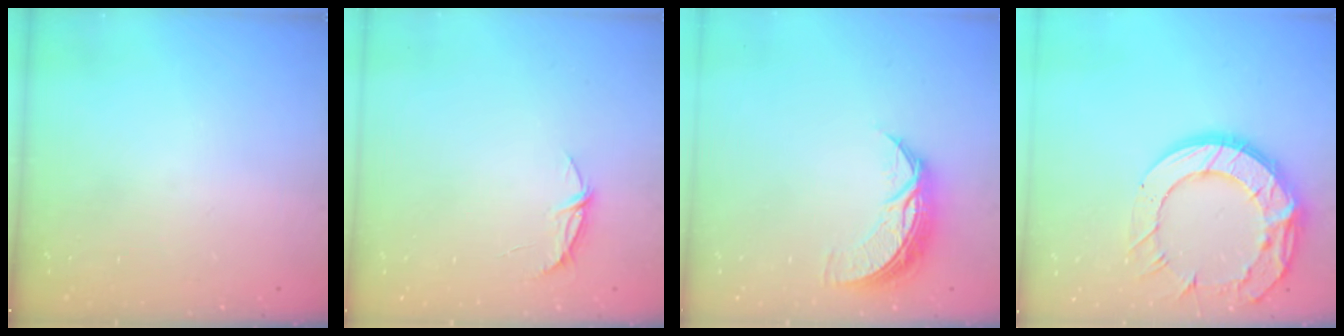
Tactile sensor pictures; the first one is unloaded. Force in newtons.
{"total": 5.6, "press": 5.6, "slide": 0.4}
{"total": 8.3, "press": 8.2, "slide": 0.3}
{"total": 18.8, "press": 18.7, "slide": 1.6}